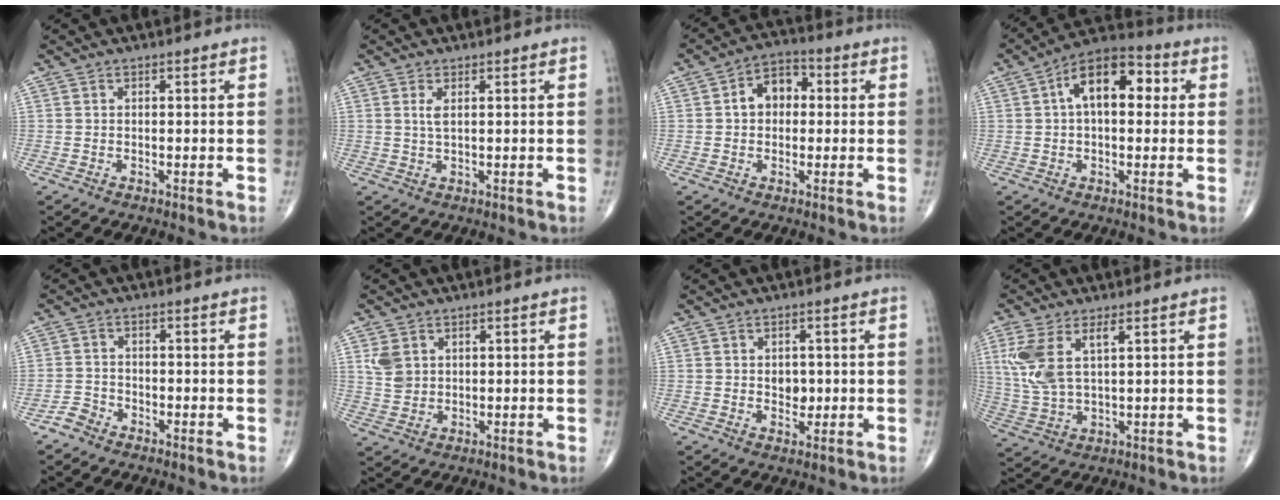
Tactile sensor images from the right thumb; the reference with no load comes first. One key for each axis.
{"total": 2.0, "fx": 0.6, "fy": 0.6, "fz": 1.8, "tx": -0.038, "ty": -0.003, "tz": 0.017}
{"total": 7.2, "fx": 0.8, "fy": 5.2, "fz": 4.9, "tx": -0.056, "ty": 0.022, "tz": 0.003}
{"total": 10.8, "fx": 1.7, "fy": 6.2, "fz": 8.7, "tx": -0.112, "ty": 0.032, "tz": 0.014}
{"total": 2.4, "fx": -1.9, "fy": 1.4, "fz": 0.3, "tx": -0.003, "ty": 0.010, "tz": -0.041}
{"total": 4.4, "fx": 1.6, "fy": 3.4, "fz": 2.2, "tx": -0.034, "ty": -0.006, "tz": 0.039}
{"total": 3.3, "fx": 0.1, "fy": 2.4, "fz": 2.2, "tx": -0.014, "ty": 0.000, "tz": 0.005}
{"total": 9.3, "fx": 3.3, "fy": 4.0, "fz": 7.7, "tx": -0.182, "ty": -0.006, "tz": 0.076}